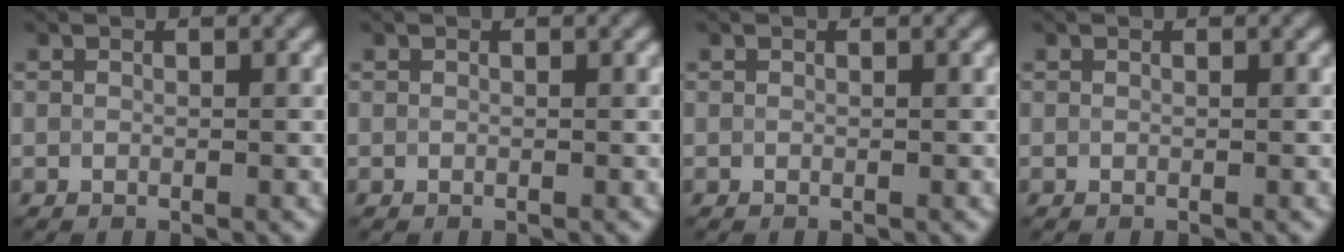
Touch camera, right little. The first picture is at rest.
{"total": 0.0}
{"total": 0.0}
{"total": 0.0}